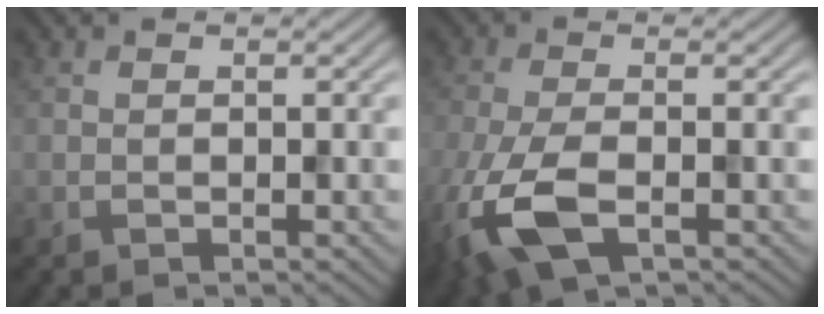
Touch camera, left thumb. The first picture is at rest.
{"total": 9.0, "force": [-3.5, 3.7, 7.4], "torque": [-0.186, -0.024, -0.073]}